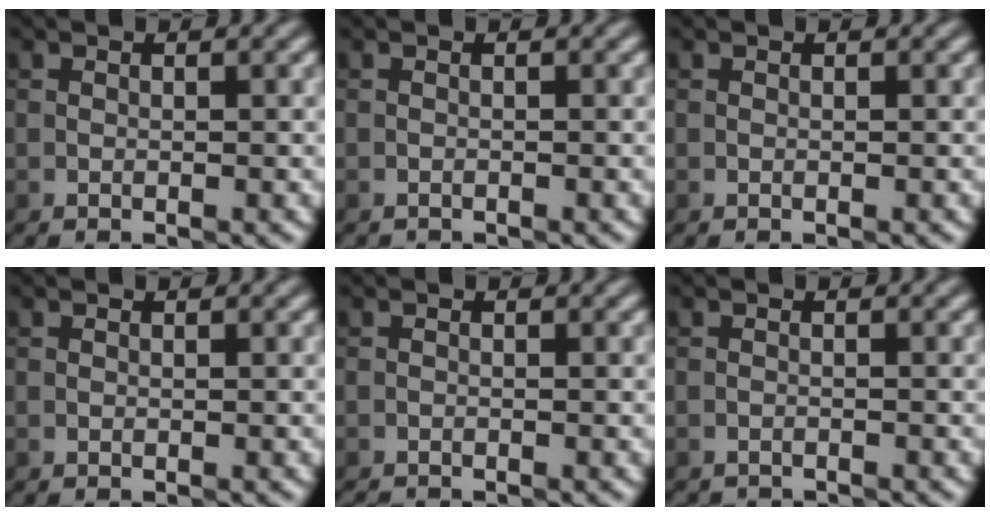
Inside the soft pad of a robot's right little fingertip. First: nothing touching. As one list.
[{"total": 0.6, "force": [-0.6, 0.0, -0.1], "torque": [0.004, 0.000, -0.009]}, {"total": 0.0}, {"total": 0.0}, {"total": 0.9, "force": [-0.9, -0.1, 0.1], "torque": [-0.003, -0.001, -0.018]}, {"total": 1.3, "force": [-1.3, 0.0, -0.2], "torque": [0.006, -0.003, -0.022]}]